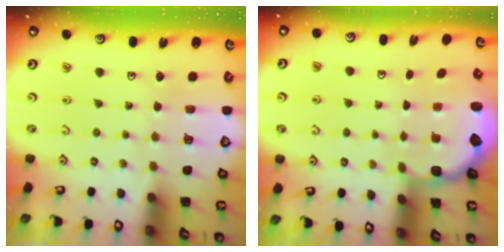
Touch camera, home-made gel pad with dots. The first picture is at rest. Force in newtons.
{"total": 2.9, "press": 2.4, "slide": 1.6}